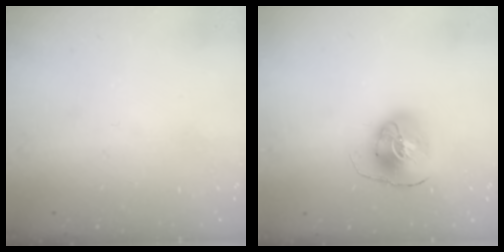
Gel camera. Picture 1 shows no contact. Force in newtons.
{"total": 10.5, "press": 10.5, "slide": 1.3}